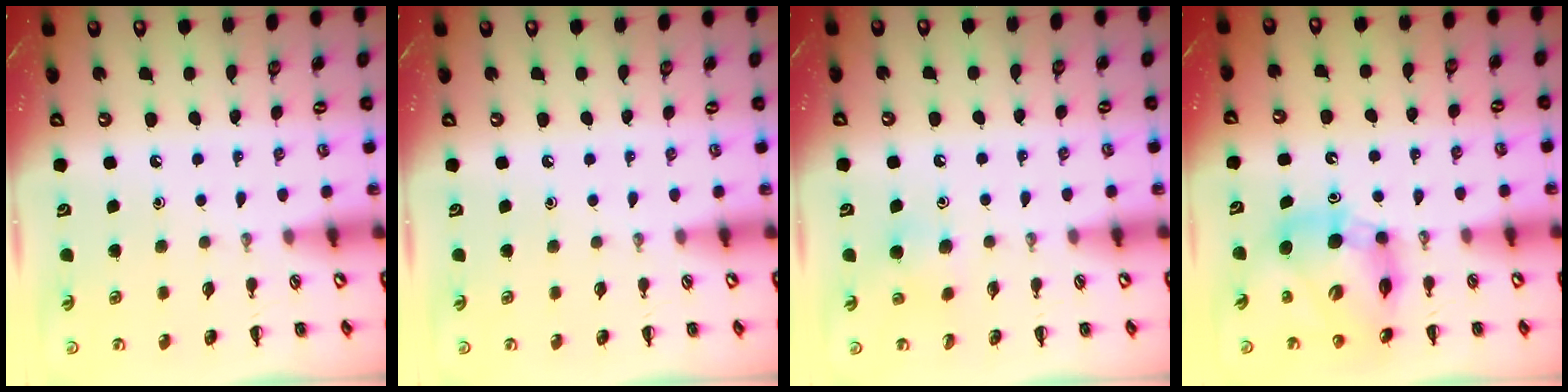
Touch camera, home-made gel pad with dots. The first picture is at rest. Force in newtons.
{"total": 0.0}
{"total": 5.1, "press": 4.9, "slide": 1.4}
{"total": 11.2, "press": 10.7, "slide": 3.4}